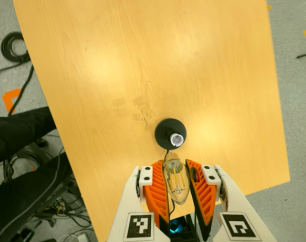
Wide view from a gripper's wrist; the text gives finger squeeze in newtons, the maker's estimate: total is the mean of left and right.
{"total": 19.0, "left": 20.4, "right": 17.5}